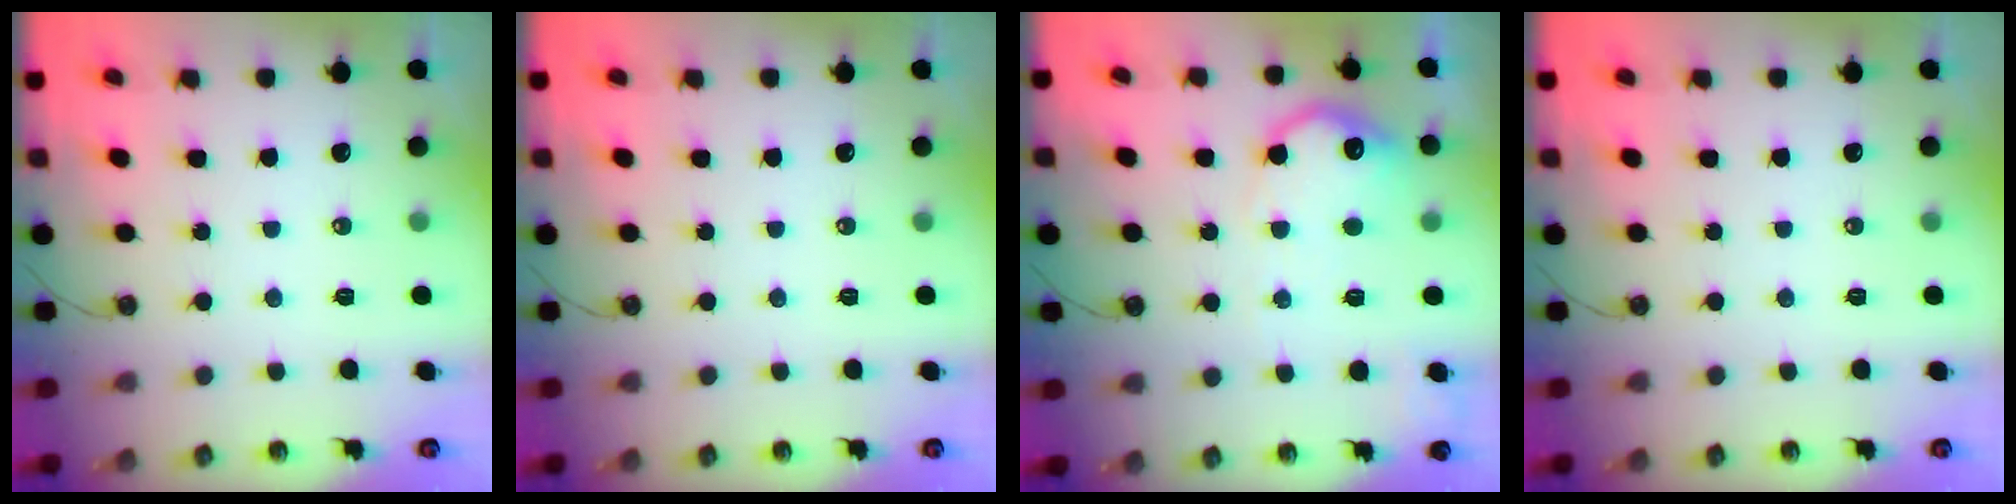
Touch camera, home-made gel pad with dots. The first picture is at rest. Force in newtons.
{"total": 0.0}
{"total": 14.2, "press": 14.2, "slide": 1.0}
{"total": 0.0}